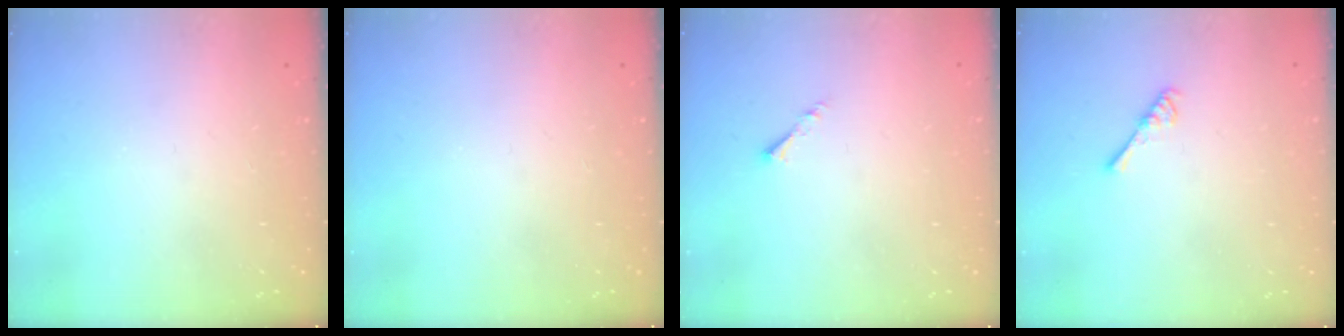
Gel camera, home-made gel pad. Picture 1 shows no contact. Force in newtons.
{"total": 0.0}
{"total": 1.1, "press": 1.0, "slide": 0.3}
{"total": 2.7, "press": 2.6, "slide": 0.4}